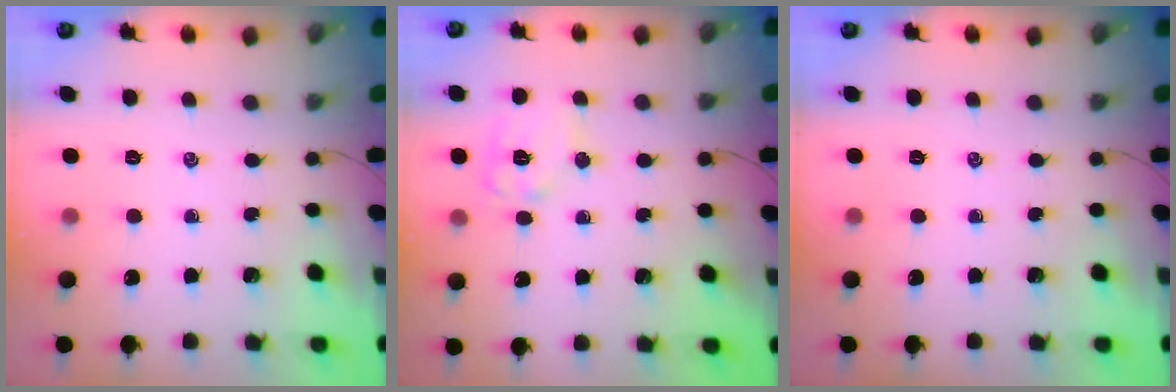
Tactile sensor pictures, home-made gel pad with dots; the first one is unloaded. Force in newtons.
{"total": 9.9, "press": 9.9, "slide": 0.2}
{"total": 0.0}